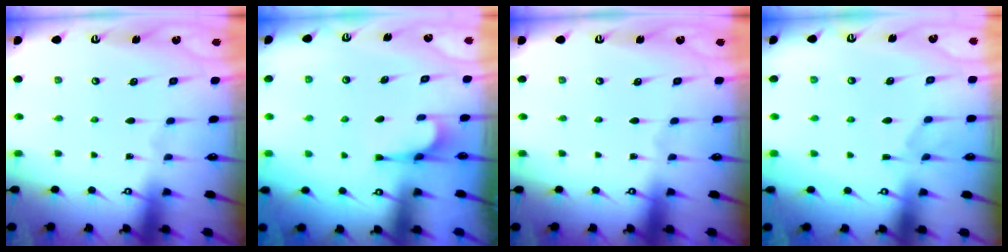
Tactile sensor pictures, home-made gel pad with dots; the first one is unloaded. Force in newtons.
{"total": 4.2, "press": 4.1, "slide": 0.7}
{"total": 0.0}
{"total": 1.6, "press": 1.2, "slide": 1.2}